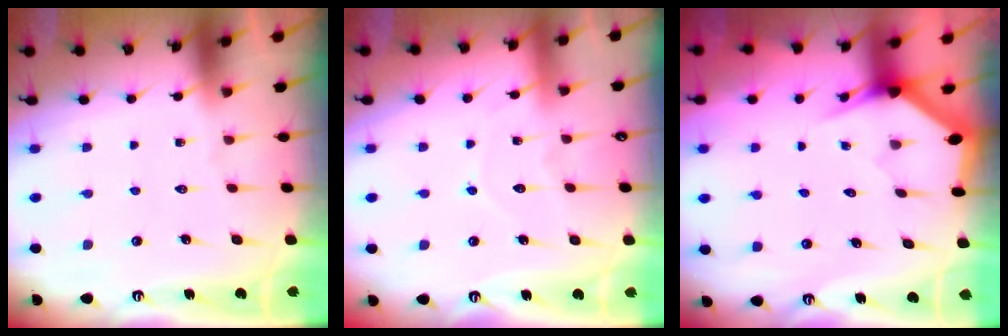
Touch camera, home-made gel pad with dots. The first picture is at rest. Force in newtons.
{"total": 6.0, "press": 5.9, "slide": 0.6}
{"total": 2.9, "press": 2.9, "slide": 0.0}